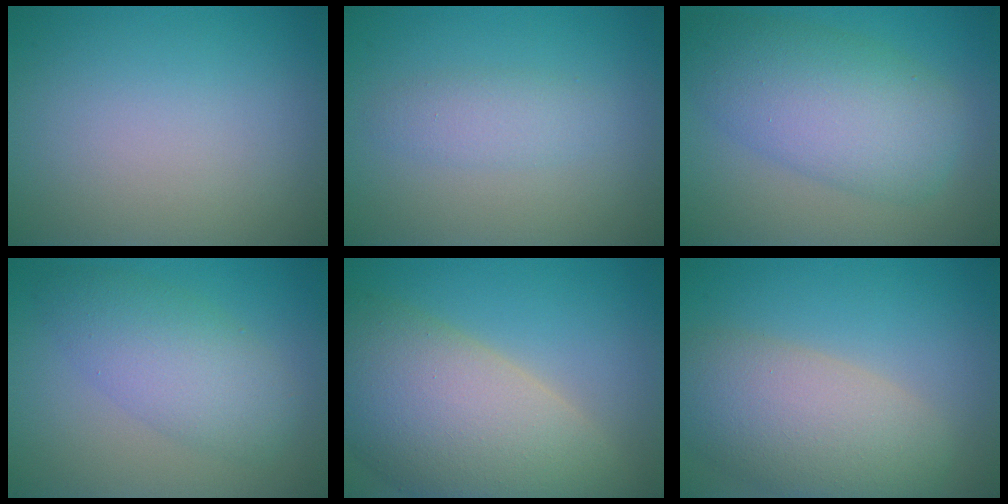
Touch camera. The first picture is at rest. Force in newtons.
{"total": 1.9, "press": 1.9, "slide": 0.1}
{"total": 7.4, "press": 7.4, "slide": 0.2}
{"total": 4.9, "press": 4.9, "slide": 0.0}
{"total": 13.0, "press": 13.0, "slide": 1.0}
{"total": 7.8, "press": 7.8, "slide": 0.5}